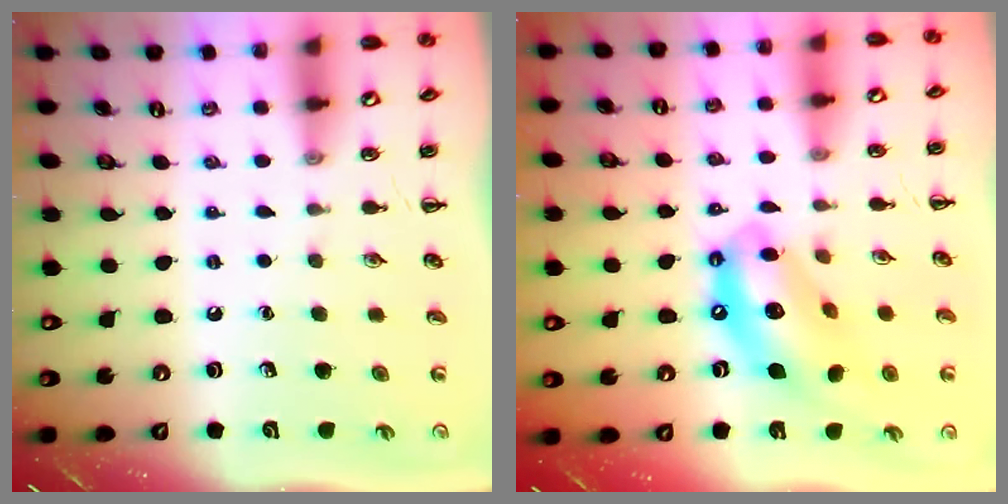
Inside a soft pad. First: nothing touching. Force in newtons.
{"total": 13.7, "press": 13.3, "slide": 3.5}